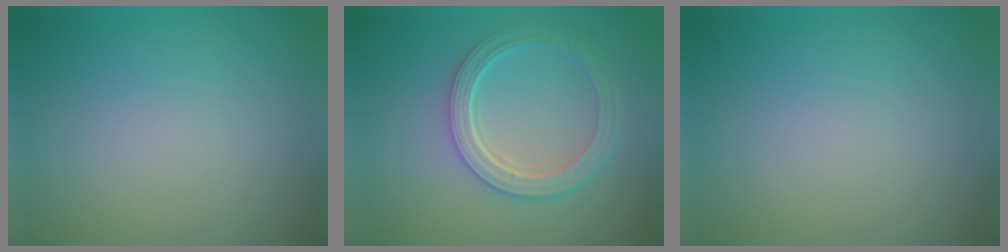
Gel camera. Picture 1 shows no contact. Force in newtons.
{"total": 4.8, "press": 3.5, "slide": 3.2}
{"total": 0.0}